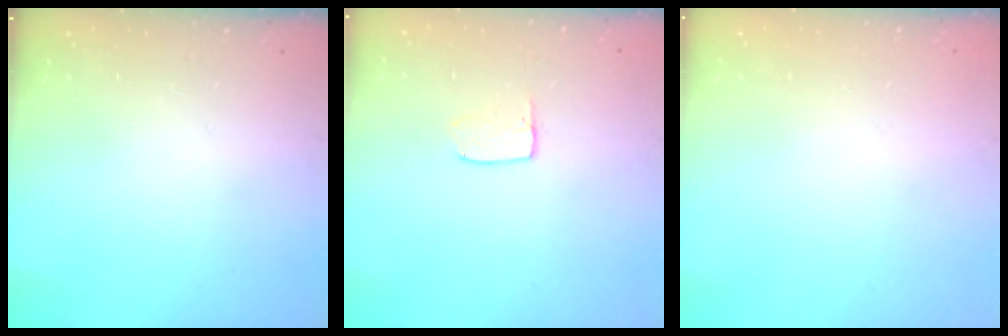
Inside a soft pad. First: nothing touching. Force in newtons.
{"total": 3.6, "press": 3.5, "slide": 0.2}
{"total": 0.0}